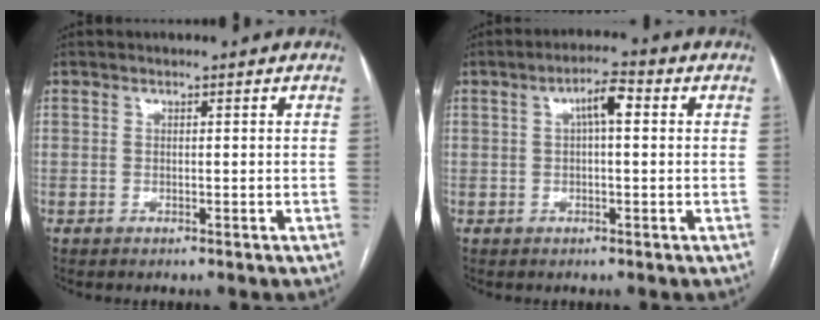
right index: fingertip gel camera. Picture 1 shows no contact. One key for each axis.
{"total": 4.6, "fx": 1.1, "fy": 1.1, "fz": 4.3, "tx": -0.076, "ty": 0.018, "tz": 0.017}